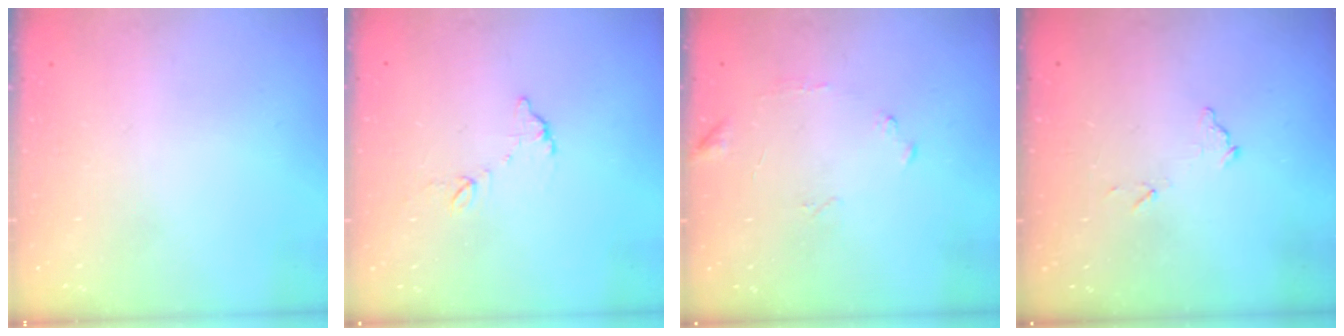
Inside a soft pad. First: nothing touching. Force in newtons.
{"total": 5.8, "press": 5.8, "slide": 0.4}
{"total": 8.4, "press": 8.3, "slide": 0.5}
{"total": 6.5, "press": 6.5, "slide": 0.4}